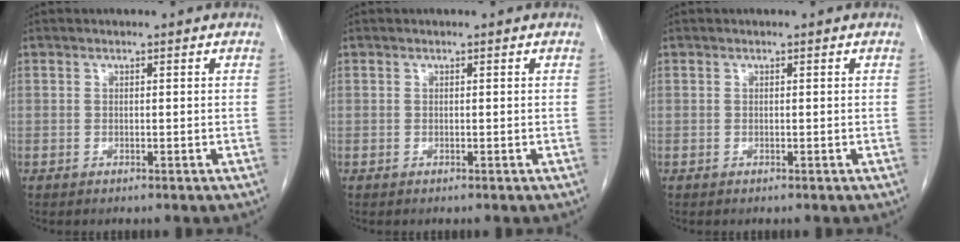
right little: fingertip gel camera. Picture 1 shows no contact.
{"total": 0.0}
{"total": 0.0}